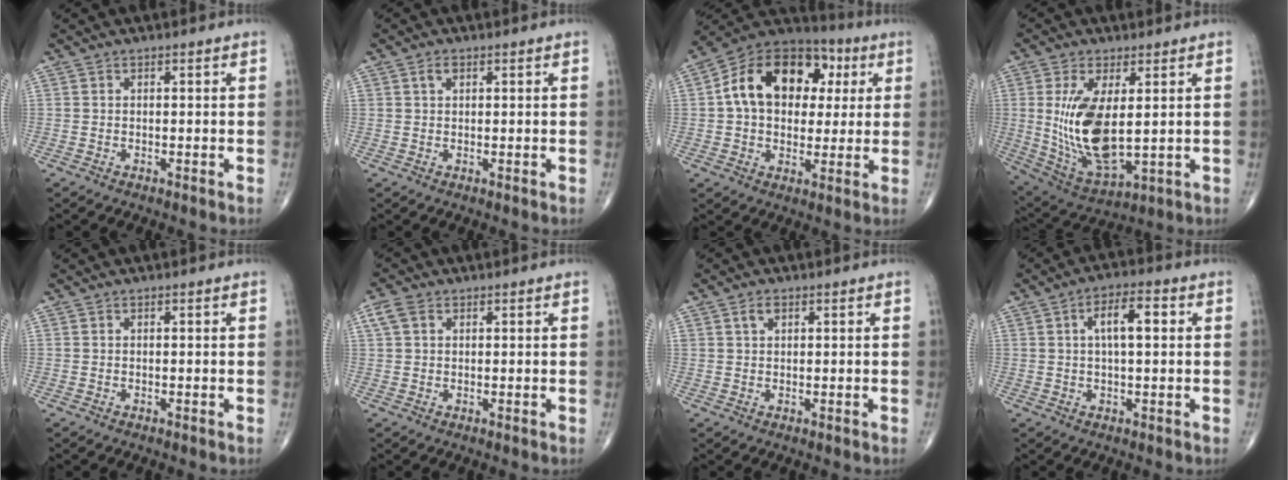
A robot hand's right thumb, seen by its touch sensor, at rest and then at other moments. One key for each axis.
{"total": 1.6, "fx": 0.7, "fy": 1.0, "fz": 1.0, "tx": -0.017, "ty": 0.003, "tz": 0.014}
{"total": 19.0, "fx": 3.7, "fy": 13.3, "fz": 13.1, "tx": -0.184, "ty": 0.023, "tz": 0.053}
{"total": 15.1, "fx": 1.3, "fy": 6.6, "fz": 13.5, "tx": -0.265, "ty": -0.024, "tz": 0.046}
{"total": 0.0}
{"total": 3.2, "fx": 1.3, "fy": 2.2, "fz": 2.0, "tx": -0.046, "ty": 0.013, "tz": 0.028}
{"total": 1.9, "fx": 0.9, "fy": 1.1, "fz": 1.2, "tx": -0.020, "ty": 0.002, "tz": 0.018}
{"total": 6.9, "fx": 1.5, "fy": 2.6, "fz": 6.2, "tx": -0.099, "ty": 0.011, "tz": 0.021}